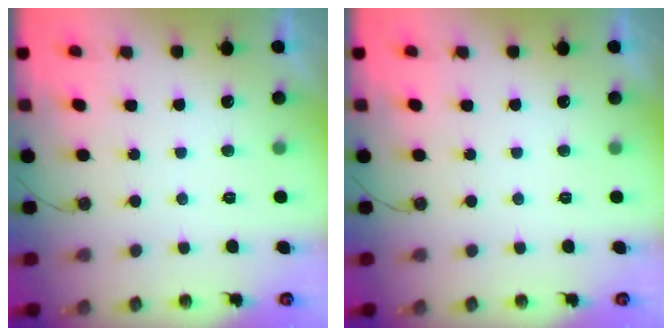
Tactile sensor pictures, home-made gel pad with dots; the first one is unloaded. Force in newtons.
{"total": 0.7, "press": 0.4, "slide": 0.7}